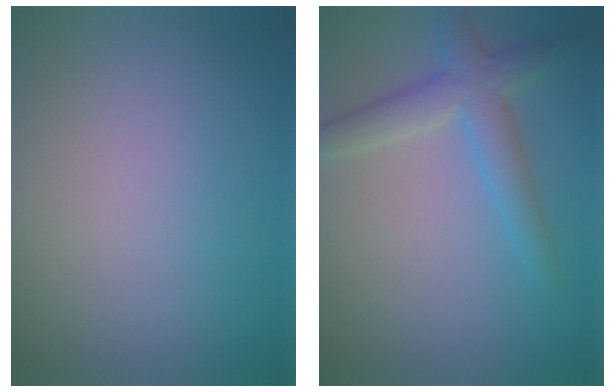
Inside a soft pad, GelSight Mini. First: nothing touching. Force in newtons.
{"total": 3.6, "press": 3.6, "slide": 0.2}